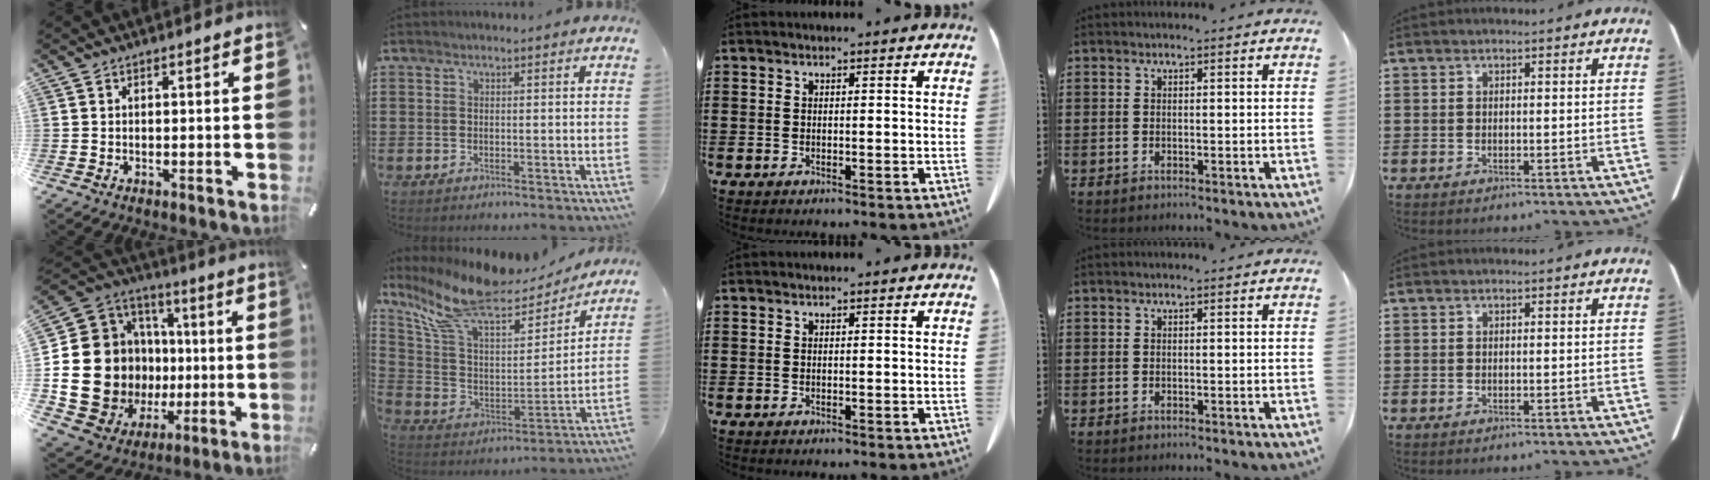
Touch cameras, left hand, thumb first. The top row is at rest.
{"thumb": {"total": 22.8, "force": [-2.8, 19.2, 11.9], "torque": [-0.256, -0.016, -0.003]}, "index": {"total": 11.6, "force": [8.7, 4.1, 6.5], "torque": [-0.166, -0.046, 0.151]}}